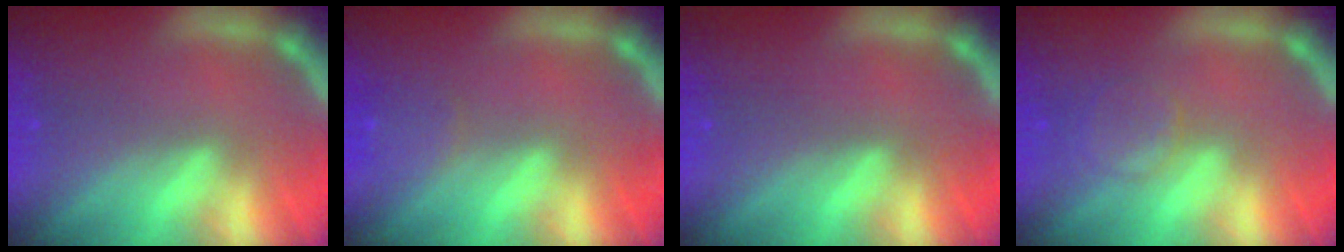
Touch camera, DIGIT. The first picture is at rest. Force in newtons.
{"total": 1.9}
{"total": 0.0}
{"total": 2.9}